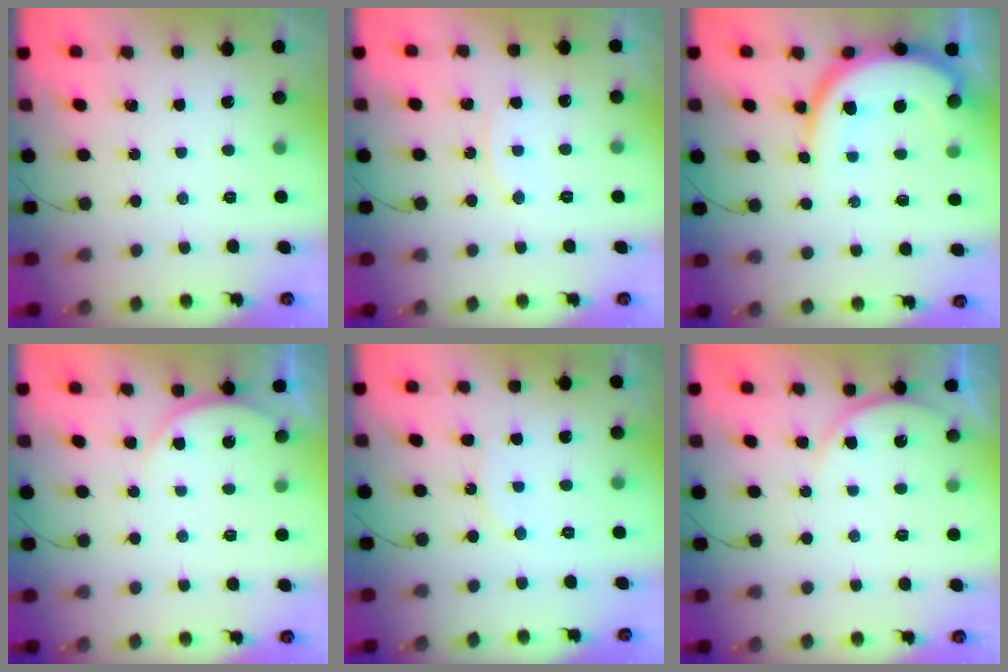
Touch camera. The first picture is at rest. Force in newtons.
{"total": 6.1, "press": 6.1, "slide": 0.2}
{"total": 13.1, "press": 13.0, "slide": 1.0}
{"total": 4.0, "press": 4.0, "slide": 0.6}
{"total": 6.5, "press": 6.5, "slide": 0.4}
{"total": 6.3, "press": 6.2, "slide": 0.8}